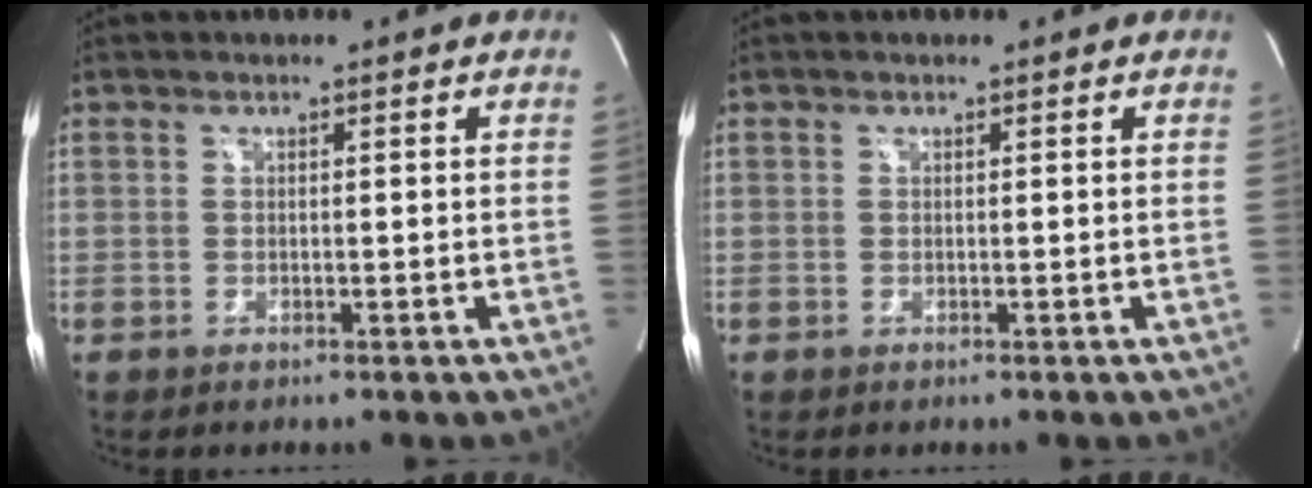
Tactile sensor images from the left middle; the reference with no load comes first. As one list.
[{"total": 0.0}]